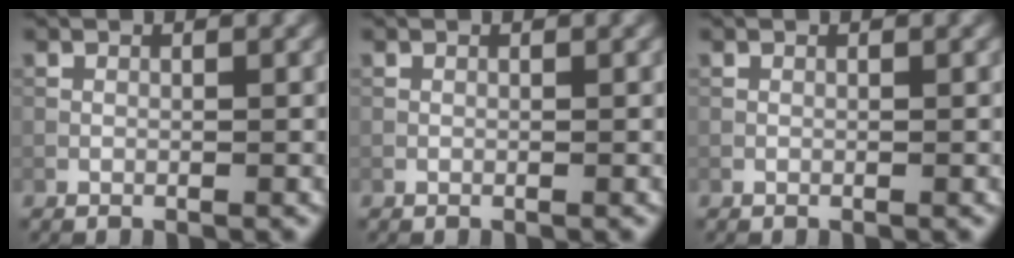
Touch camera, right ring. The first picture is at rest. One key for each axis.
{"total": 0.0}
{"total": 0.0}